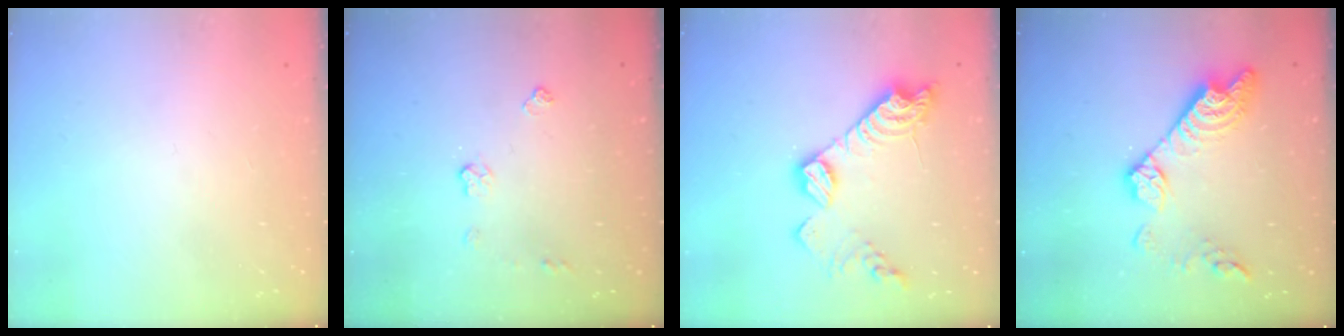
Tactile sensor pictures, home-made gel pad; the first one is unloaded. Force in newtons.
{"total": 5.2, "press": 5.1, "slide": 0.1}
{"total": 14.8, "press": 14.8, "slide": 0.8}
{"total": 14.9, "press": 14.9, "slide": 1.1}